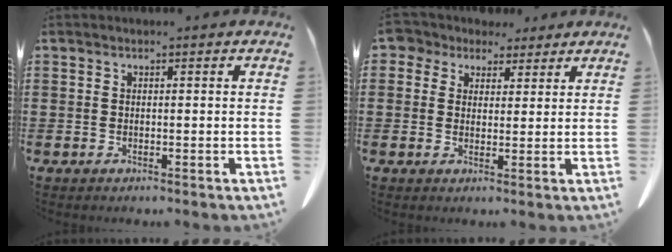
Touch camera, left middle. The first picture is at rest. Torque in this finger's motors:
{"motor_torque": [-0.26, 0.10, 0.10, 0.00]}